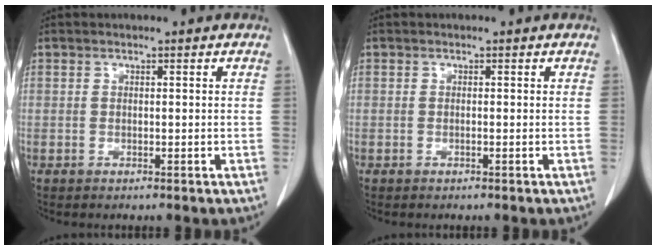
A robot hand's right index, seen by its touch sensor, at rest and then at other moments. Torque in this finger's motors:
{"motor_torque": [0.03, 0.12, 0.08, 0.01]}